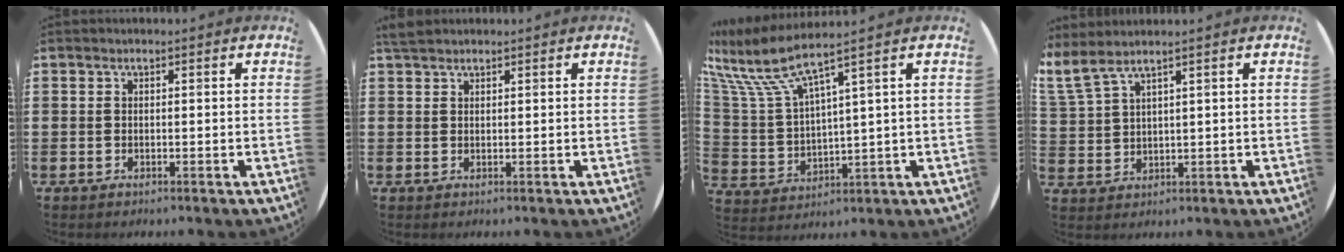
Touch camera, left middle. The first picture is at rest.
{"total": 1.6, "force": [1.5, 0.4, 0.5], "torque": [-0.013, 0.005, 0.028]}
{"total": 6.7, "force": [5.1, 1.3, 4.2], "torque": [-0.109, -0.029, 0.081]}
{"total": 3.0, "force": [2.4, 0.2, 1.8], "torque": [-0.041, -0.004, 0.042]}